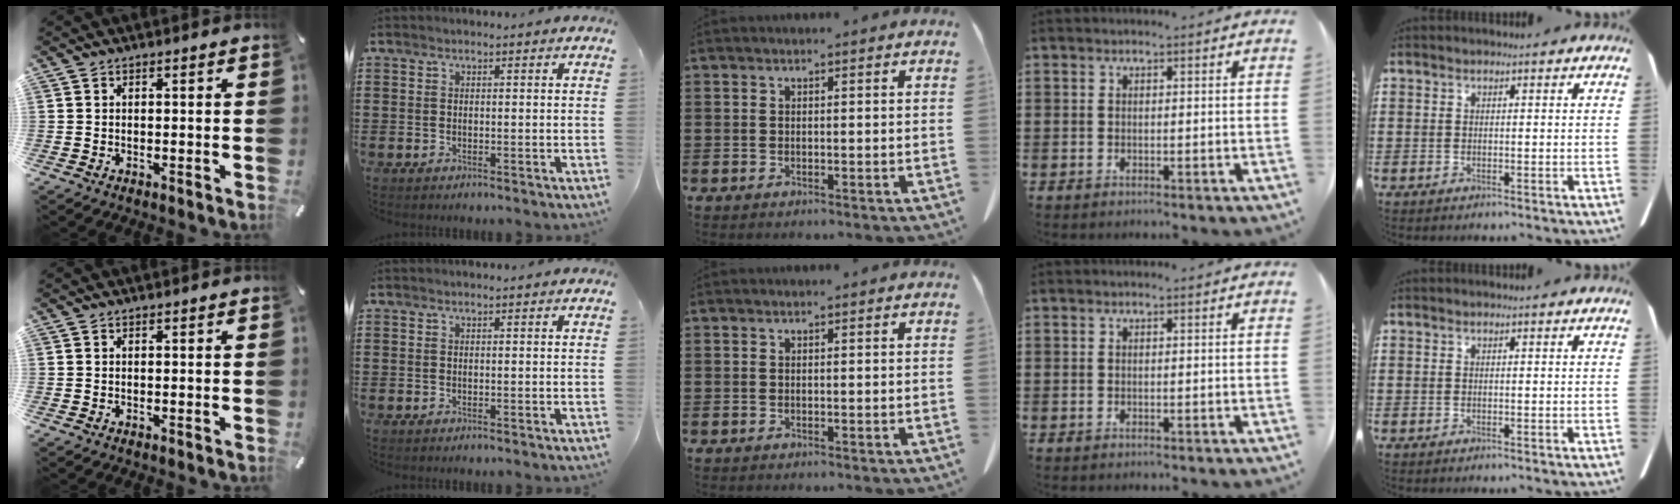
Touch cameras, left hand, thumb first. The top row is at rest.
{}